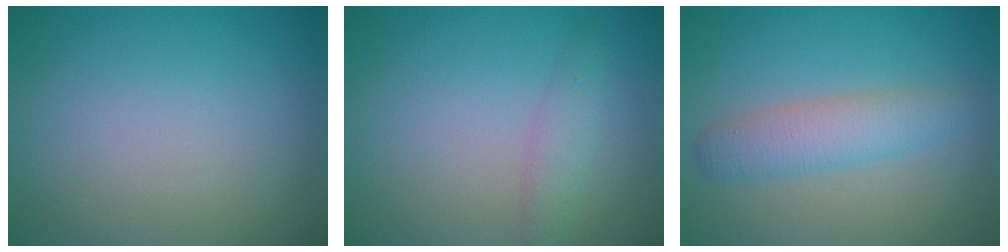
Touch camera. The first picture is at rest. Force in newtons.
{"total": 1.7, "press": 1.7, "slide": 0.1}
{"total": 3.2, "press": 3.2, "slide": 0.1}